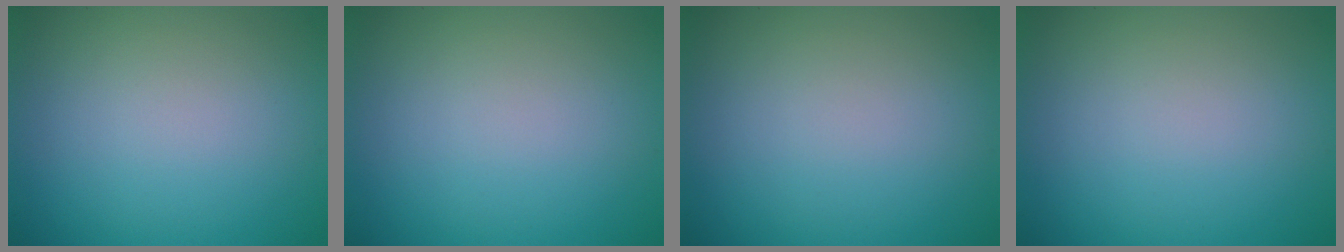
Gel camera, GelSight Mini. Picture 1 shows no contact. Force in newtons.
{"total": 0.0}
{"total": 0.0}
{"total": 0.0}